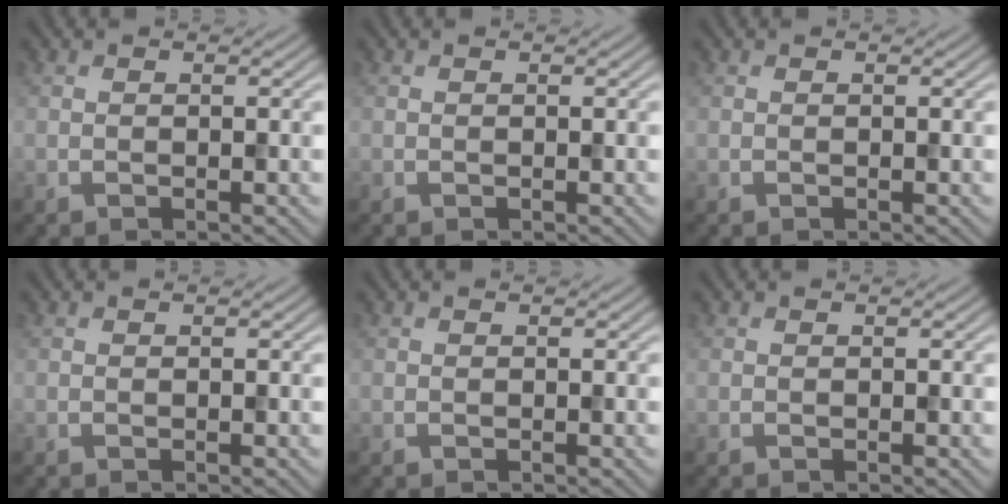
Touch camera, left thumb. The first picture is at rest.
{"total": 0.0}
{"total": 0.0}
{"total": 0.0}
{"total": 0.0}
{"total": 0.0}